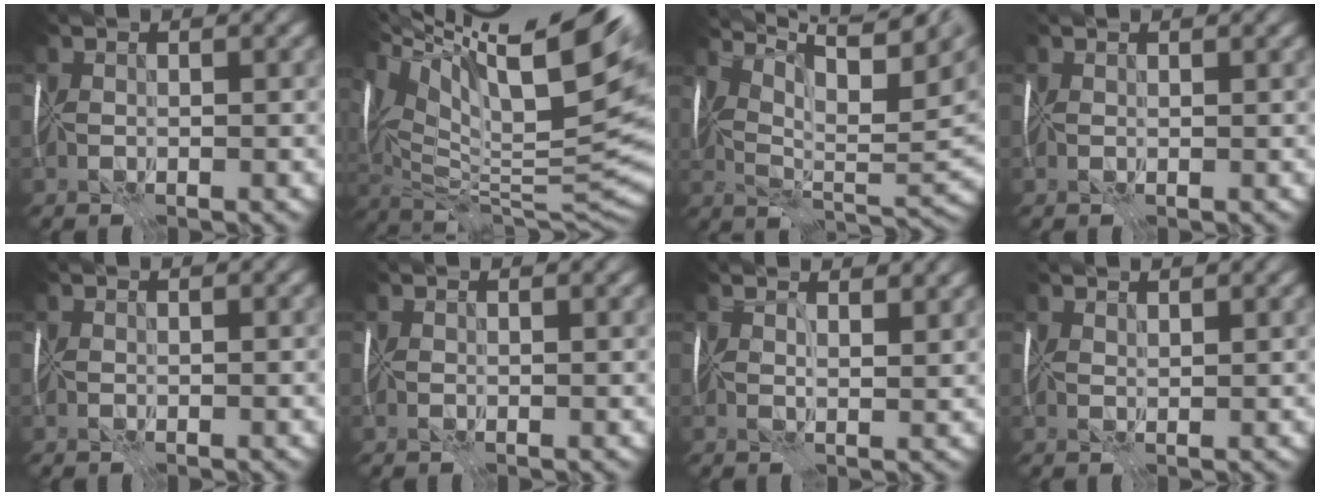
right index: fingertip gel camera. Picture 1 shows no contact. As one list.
[{"total": 17.9, "force": [8.5, 5.9, 14.6], "torque": [-0.220, 0.027, 0.156]}, {"total": 14.3, "force": [7.3, 5.4, 11.0], "torque": [-0.178, 0.029, 0.114]}, {"total": 1.0, "force": [0.9, 0.2, 0.3], "torque": [-0.003, 0.003, 0.014]}, {"total": 0.0}, {"total": 1.4, "force": [1.1, 0.4, 0.7], "torque": [-0.004, 0.001, 0.013]}, {"total": 4.8, "force": [3.4, 1.7, 2.9], "torque": [-0.032, 0.020, 0.030]}, {"total": 1.6, "force": [1.5, 0.1, 0.4], "torque": [-0.010, 0.002, 0.024]}]